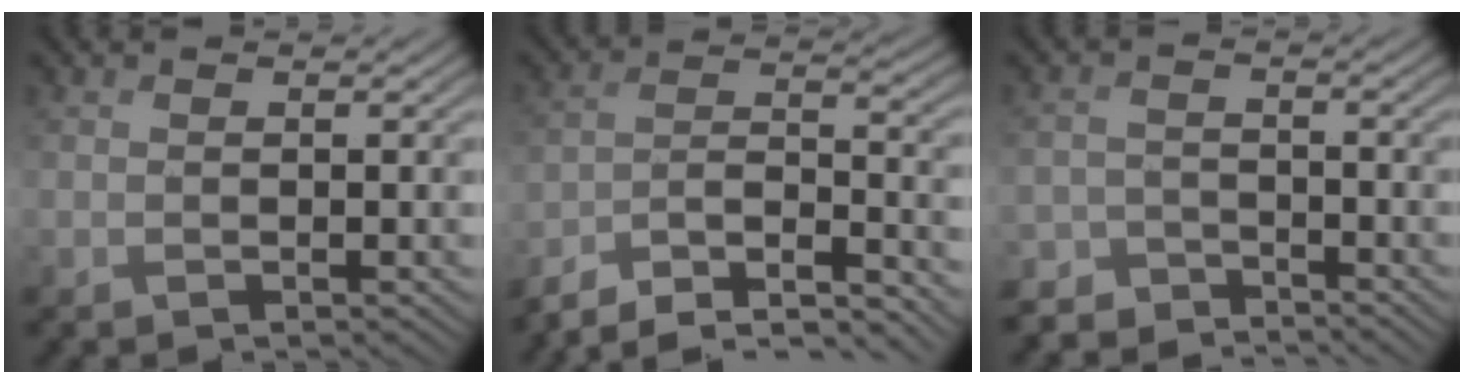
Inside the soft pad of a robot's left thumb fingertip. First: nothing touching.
{"total": 11.5, "force": [-9.8, 2.7, 5.3], "torque": [-0.096, 0.003, -0.172]}
{"total": 5.0, "force": [-4.8, 1.2, 0.3], "torque": [-0.007, -0.008, -0.094]}